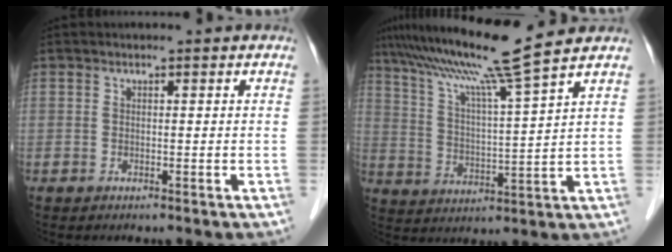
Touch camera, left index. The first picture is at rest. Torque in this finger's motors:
{"motor_torque": [0.41, -0.43, 0.33, 0.14]}